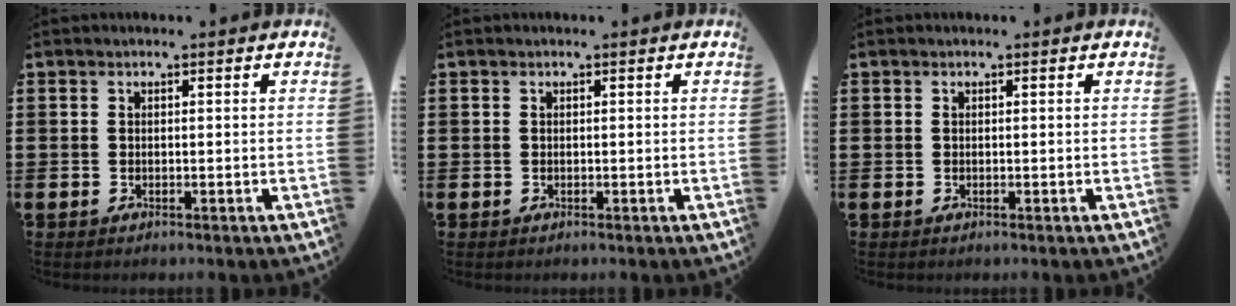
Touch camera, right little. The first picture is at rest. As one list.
[{"total": 0.0}, {"total": 0.0}]